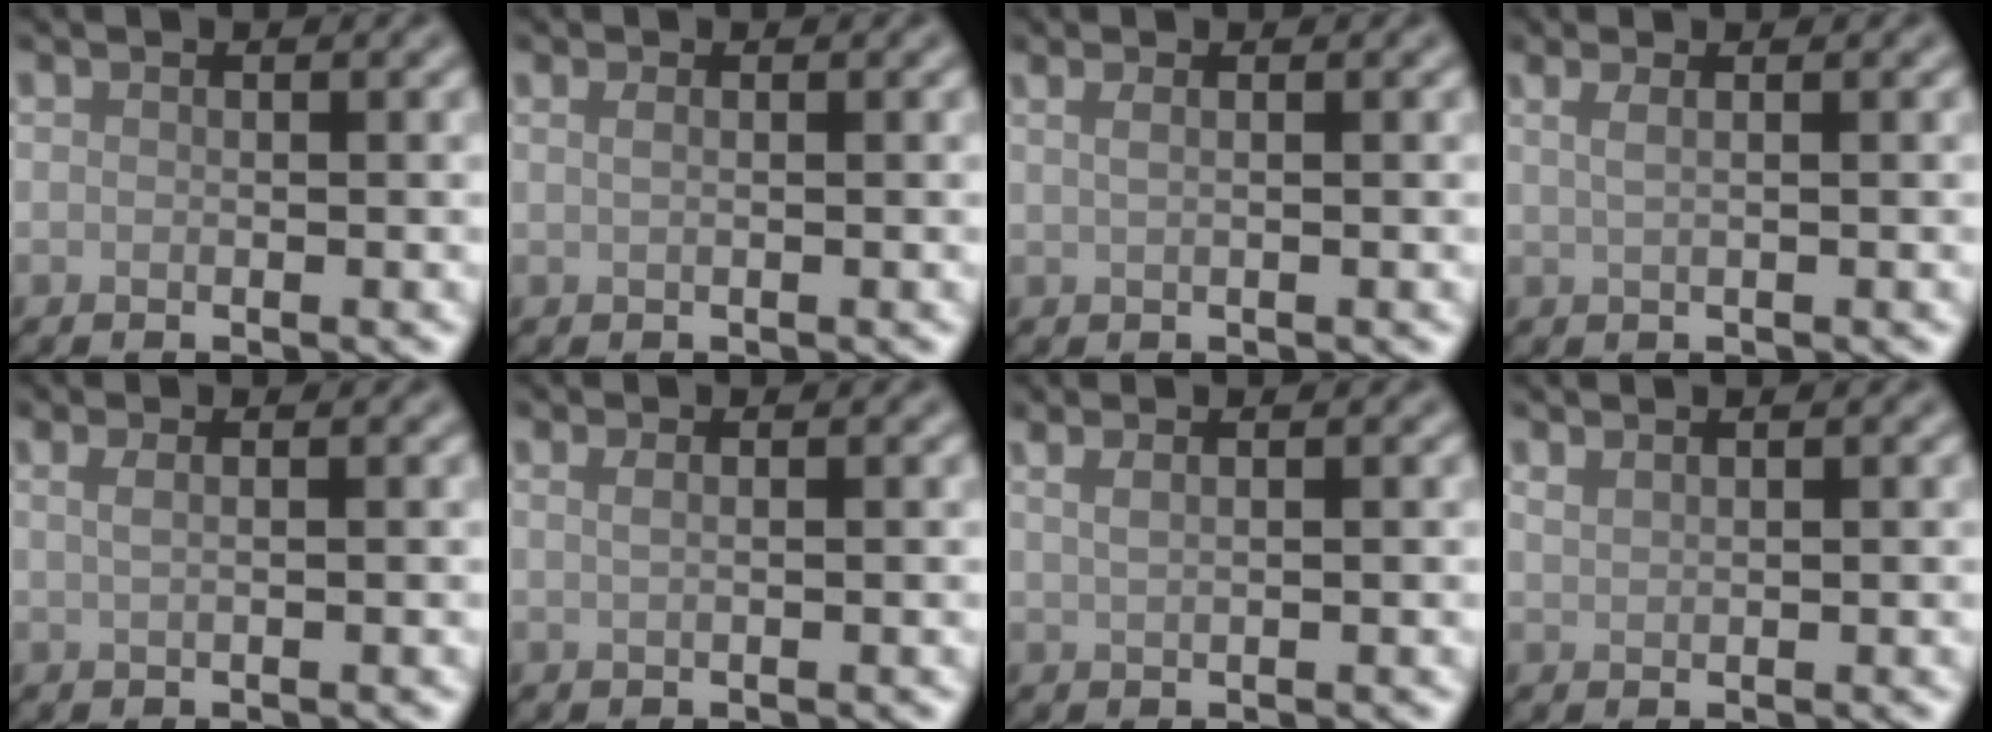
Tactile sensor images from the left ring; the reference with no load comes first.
{"total": 0.9, "force": [0.3, 0.4, 0.7], "torque": [-0.011, 0.000, 0.004]}
{"total": 1.8, "force": [0.8, 0.9, 1.4], "torque": [-0.018, -0.003, 0.002]}
{"total": 2.6, "force": [1.2, 1.3, 2.0], "torque": [-0.022, 0.004, -0.006]}
{"total": 2.1, "force": [0.9, 1.0, 1.6], "torque": [-0.019, -0.001, -0.001]}
{"total": 1.2, "force": [0.5, 0.6, 1.0], "torque": [-0.012, -0.002, 0.003]}
{"total": 2.5, "force": [1.4, 1.2, 1.7], "torque": [-0.017, 0.003, 0.004]}
{"total": 0.9, "force": [0.9, 0.2, 0.3], "torque": [-0.005, 0.001, 0.017]}